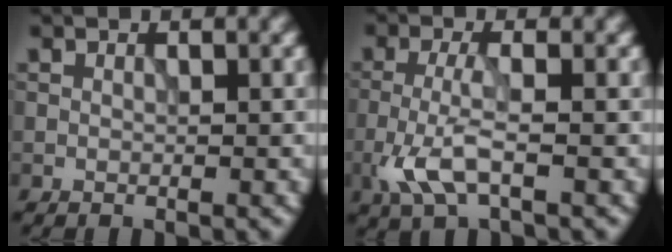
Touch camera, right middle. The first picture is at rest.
{"total": 3.9, "force": [-1.5, 1.0, 3.4], "torque": [-0.082, -0.004, -0.037]}